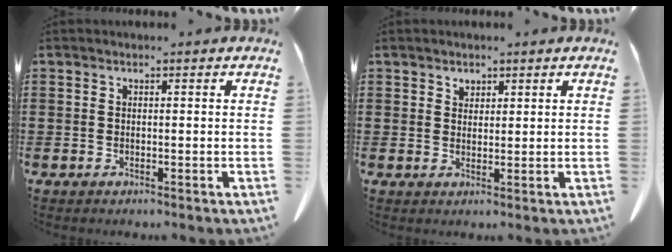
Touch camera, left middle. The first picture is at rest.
{"total": 1.7, "force": [1.5, 0.7, 0.1], "torque": [0.003, -0.004, 0.029]}